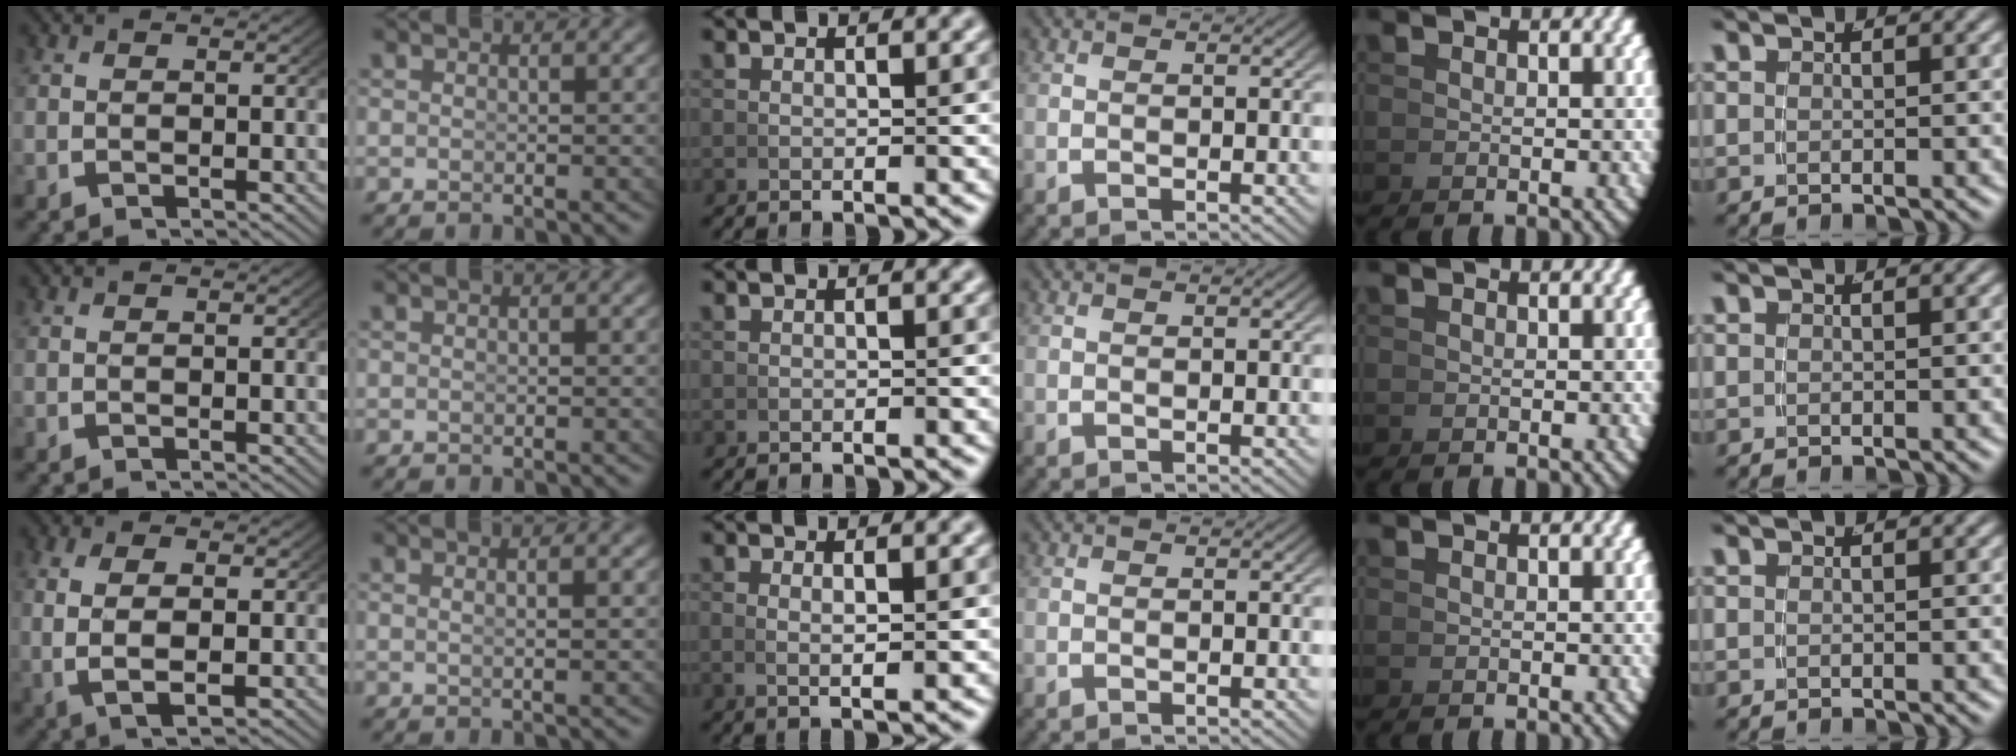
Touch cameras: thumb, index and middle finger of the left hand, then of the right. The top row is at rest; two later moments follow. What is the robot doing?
{"motion": "lift_and_place", "object": "hoodie"}